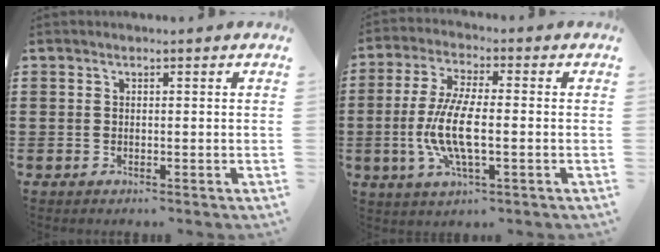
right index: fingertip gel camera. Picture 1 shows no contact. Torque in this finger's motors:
{"motor_torque": [2.14, 0.00, 1.05, 0.21]}